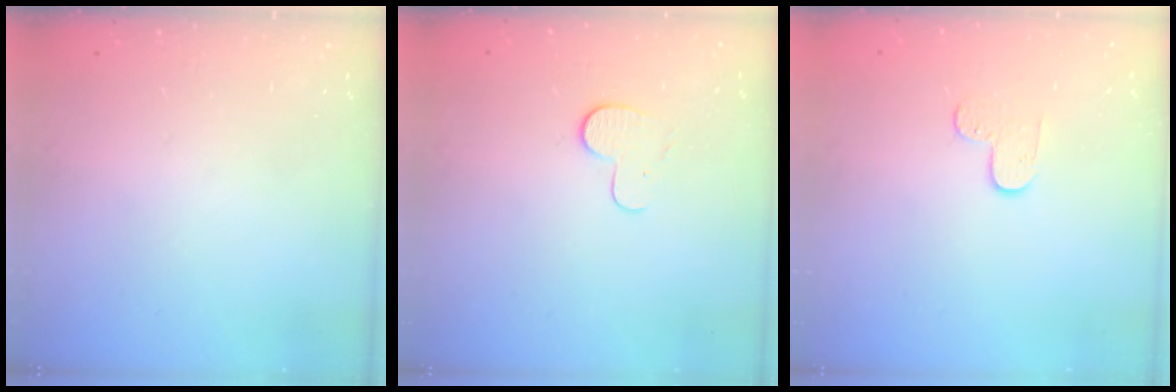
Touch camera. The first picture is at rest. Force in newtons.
{"total": 6.3, "press": 6.3, "slide": 0.5}
{"total": 5.5, "press": 5.5, "slide": 0.5}